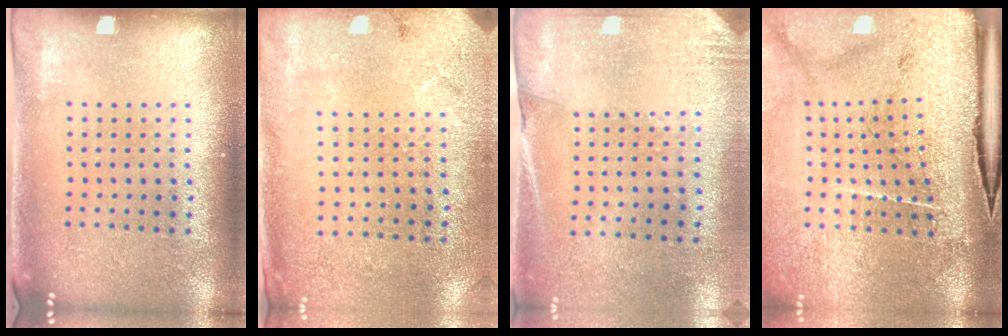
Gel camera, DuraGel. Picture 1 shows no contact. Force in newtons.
{"total": 2.7, "press": 2.2, "slide": 1.7}
{"total": 2.7, "press": 2.4, "slide": 1.3}
{"total": 3.8, "press": 3.3, "slide": 1.8}